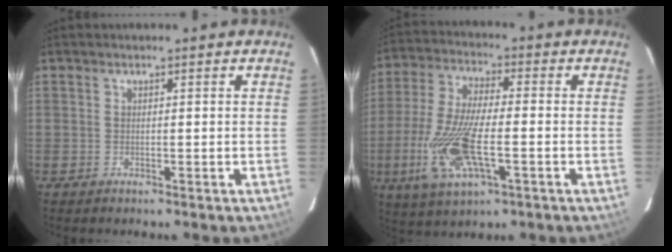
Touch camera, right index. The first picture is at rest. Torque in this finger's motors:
{"motor_torque": [1.80, -0.34, 0.93, 0.21]}